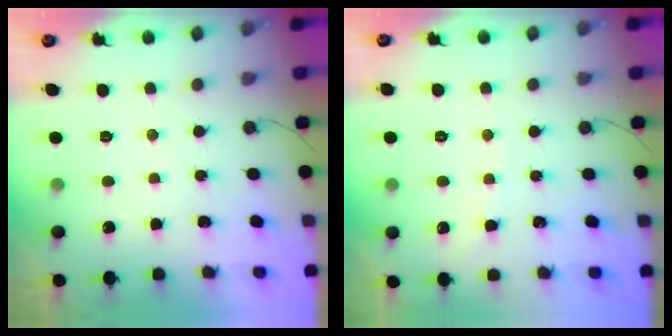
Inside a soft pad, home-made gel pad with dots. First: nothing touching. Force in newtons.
{"total": 3.4, "press": 3.4, "slide": 0.5}